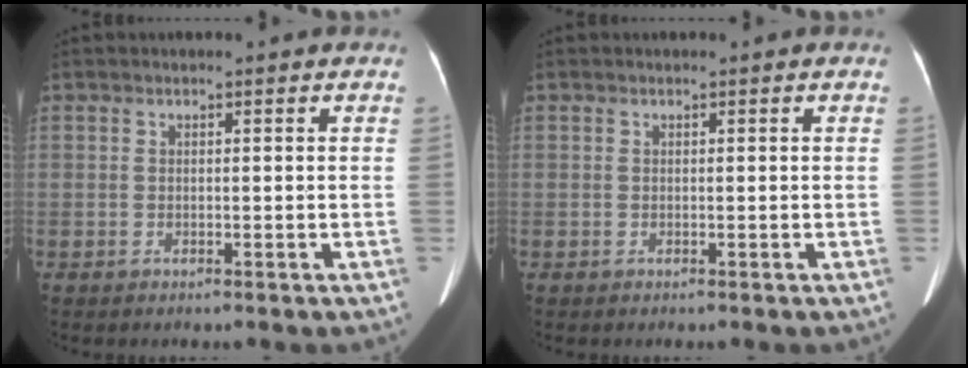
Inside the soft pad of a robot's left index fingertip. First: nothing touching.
{"total": 0.0}